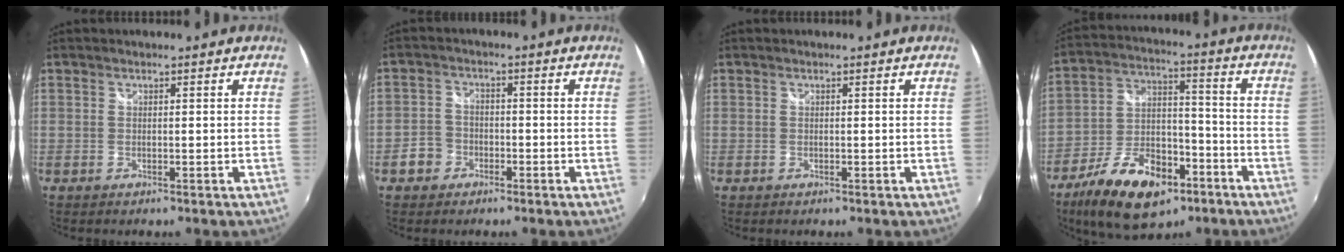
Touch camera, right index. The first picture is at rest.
{"total": 4.2, "force": [-2.3, 3.4, 1.0], "torque": [-0.025, 0.014, -0.041]}
{"total": 0.0}
{"total": 18.6, "force": [-10.7, 9.6, 11.9], "torque": [-0.234, 0.000, -0.172]}